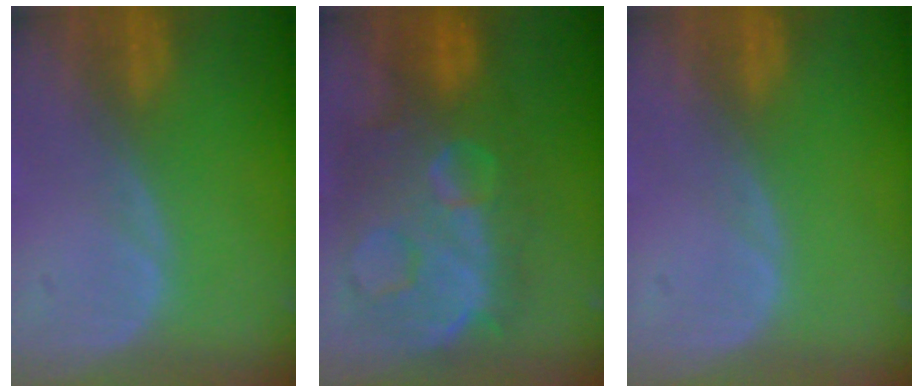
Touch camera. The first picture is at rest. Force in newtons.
{"total": 12.1, "press": 12.0, "slide": 1.2}
{"total": 0.0}